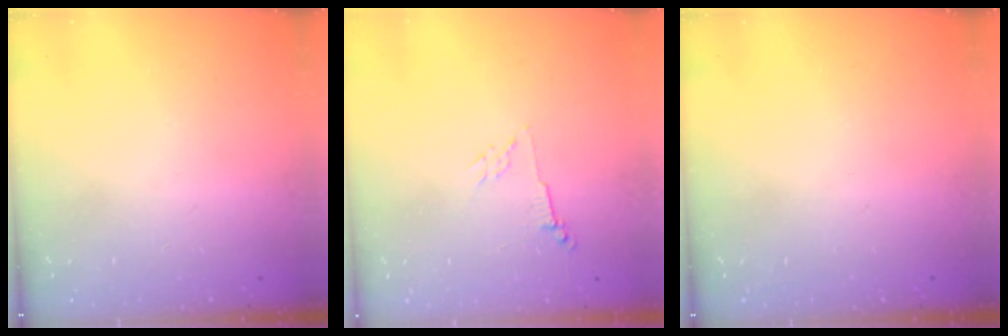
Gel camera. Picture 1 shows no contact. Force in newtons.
{"total": 2.8, "press": 2.7, "slide": 0.6}
{"total": 0.0}